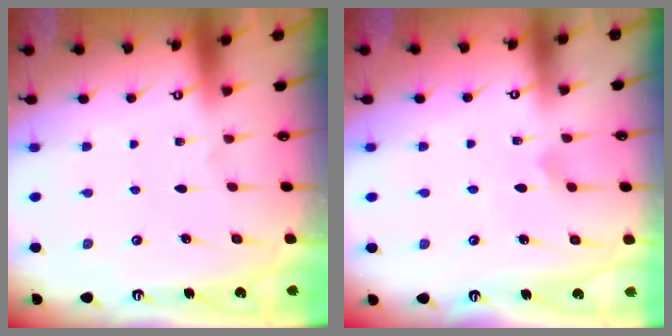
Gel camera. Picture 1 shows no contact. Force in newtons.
{"total": 4.2, "press": 4.2, "slide": 0.4}